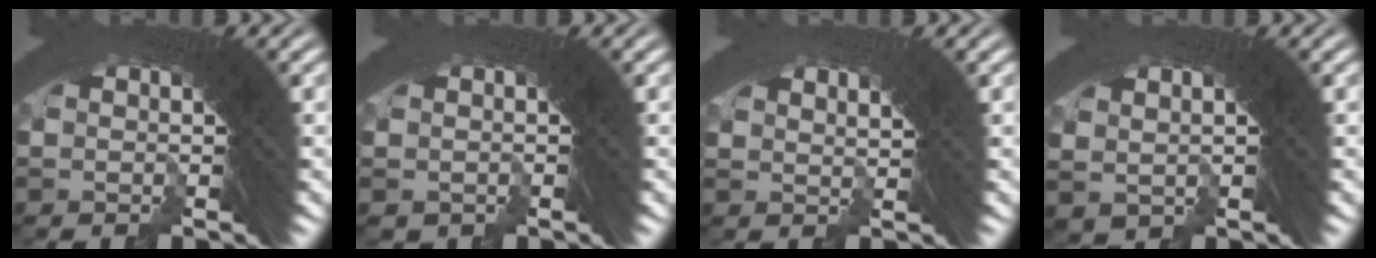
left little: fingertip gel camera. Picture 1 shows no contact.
{"total": 0.9, "force": [-0.4, 0.5, -0.6], "torque": [0.002, -0.005, -0.002]}
{"total": 1.2, "force": [-0.1, 1.1, 0.5], "torque": [-0.033, -0.011, 0.002]}
{"total": 3.0, "force": [-0.1, 2.7, 1.1], "torque": [-0.048, -0.008, 0.005]}